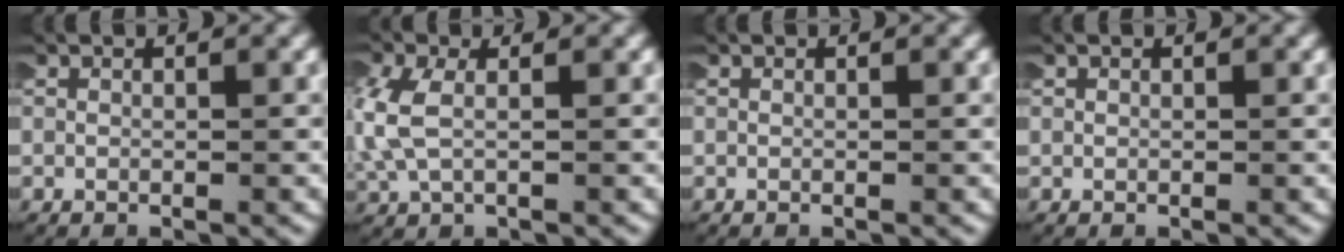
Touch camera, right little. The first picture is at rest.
{"total": 3.3, "force": [0.6, 2.2, 2.4], "torque": [-0.082, -0.005, 0.018]}
{"total": 0.0}
{"total": 0.0}